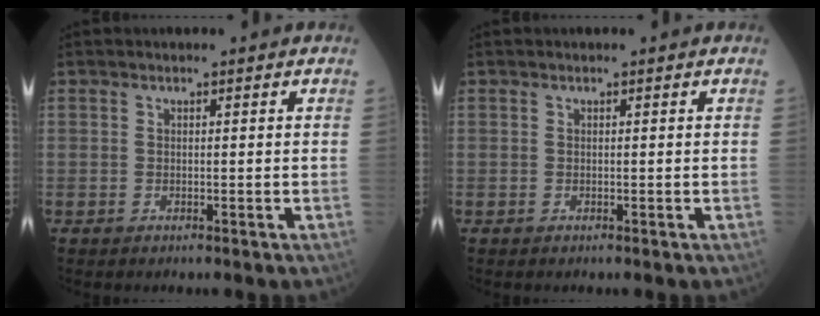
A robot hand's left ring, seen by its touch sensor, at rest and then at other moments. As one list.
[{"total": 0.0}]